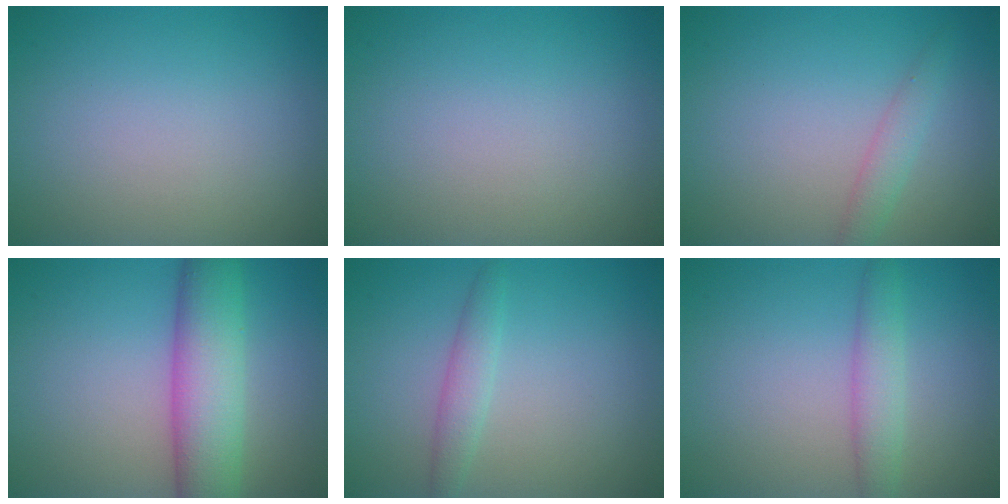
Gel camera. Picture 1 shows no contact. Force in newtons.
{"total": 0.0}
{"total": 1.7, "press": 1.7, "slide": 0.1}
{"total": 7.1, "press": 7.1, "slide": 0.2}
{"total": 1.8, "press": 1.8, "slide": 0.1}
{"total": 2.5, "press": 2.5, "slide": 0.1}